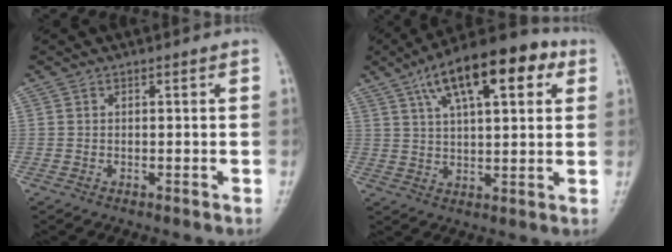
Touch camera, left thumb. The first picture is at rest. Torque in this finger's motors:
{"motor_torque": [2.54, 2.47, 1.41, -0.31, 0.18]}